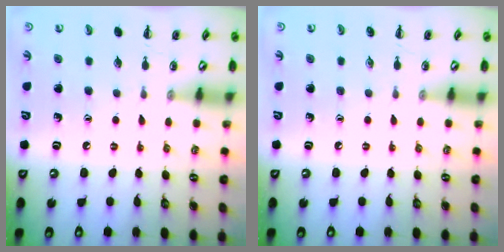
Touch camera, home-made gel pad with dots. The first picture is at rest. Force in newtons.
{"total": 0.0}